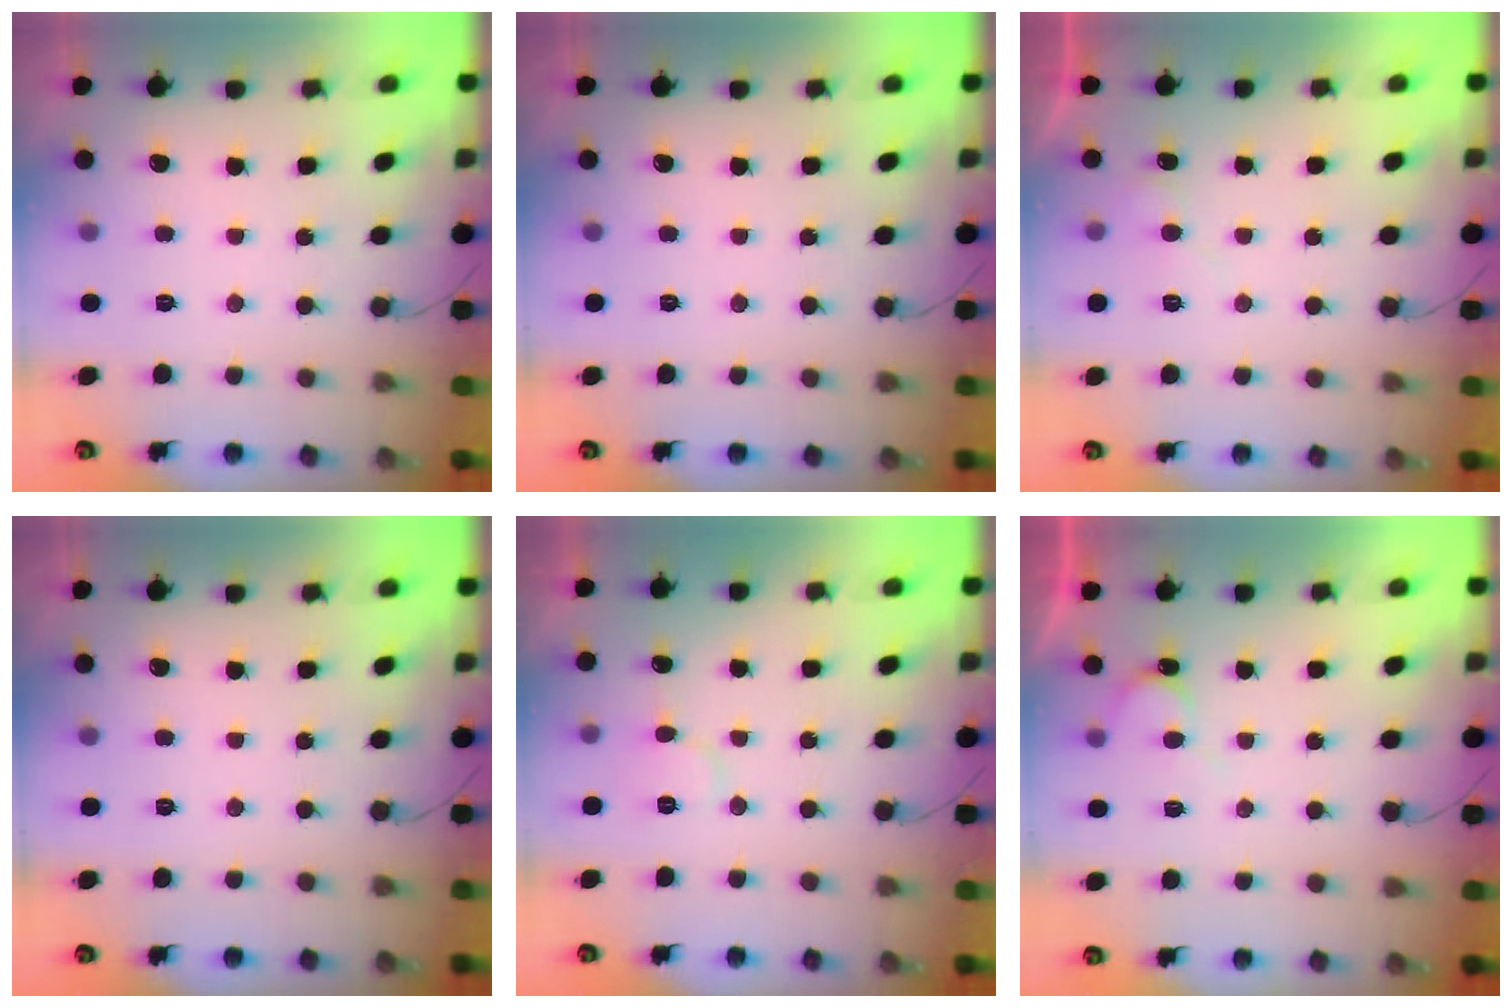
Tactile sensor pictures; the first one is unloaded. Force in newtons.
{"total": 0.0}
{"total": 6.7, "press": 6.7, "slide": 0.5}
{"total": 0.0}
{"total": 6.0, "press": 6.0, "slide": 0.4}
{"total": 5.0, "press": 5.0, "slide": 0.4}